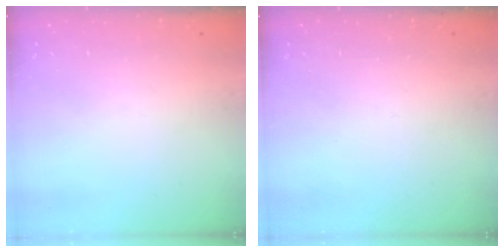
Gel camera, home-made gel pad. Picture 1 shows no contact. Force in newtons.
{"total": 0.0}